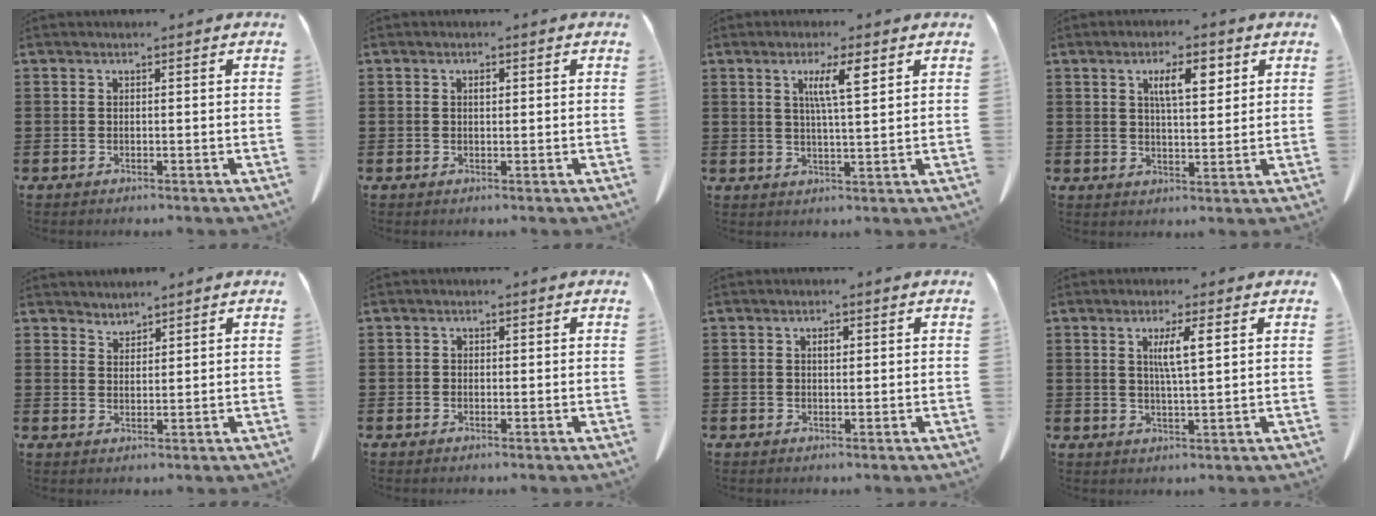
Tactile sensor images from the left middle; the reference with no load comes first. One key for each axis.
{"total": 0.9, "fx": 0.2, "fy": 0.5, "fz": 0.7, "tx": -0.016, "ty": 0.003, "tz": 0.004}
{"total": 5.6, "fx": 2.6, "fy": 0.8, "fz": 4.9, "tx": -0.095, "ty": 0.002, "tz": 0.038}
{"total": 6.0, "fx": 2.8, "fy": 2.0, "fz": 4.9, "tx": -0.086, "ty": 0.003, "tz": 0.042}
{"total": 2.1, "fx": 2.1, "fy": 0.1, "fz": -0.3, "tx": 0.000, "ty": -0.003, "tz": 0.041}
{"total": 0.6, "fx": 0.0, "fy": 0.6, "fz": 0.3, "tx": -0.008, "ty": 0.004, "tz": -0.001}
{"total": 1.3, "fx": 0.4, "fy": 0.7, "fz": 1.1, "tx": -0.022, "ty": 0.006, "tz": 0.006}
{"total": 4.2, "fx": 1.5, "fy": 0.3, "fz": 3.9, "tx": -0.079, "ty": 0.002, "tz": 0.022}